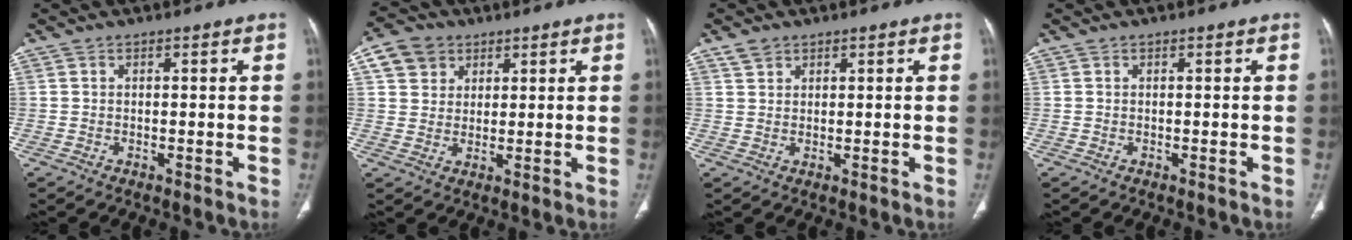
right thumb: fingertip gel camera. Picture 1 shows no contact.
{"total": 6.8, "force": [3.0, 5.7, 2.2], "torque": [-0.019, -0.002, 0.054]}
{"total": 2.3, "force": [1.7, 1.5, 0.7], "torque": [-0.010, 0.000, 0.033]}
{"total": 0.0}